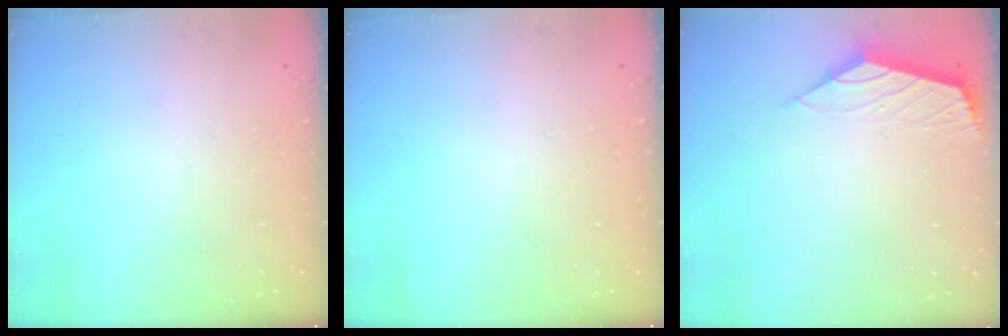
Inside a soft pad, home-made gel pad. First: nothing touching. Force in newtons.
{"total": 0.0}
{"total": 2.3, "press": 2.3, "slide": 0.6}